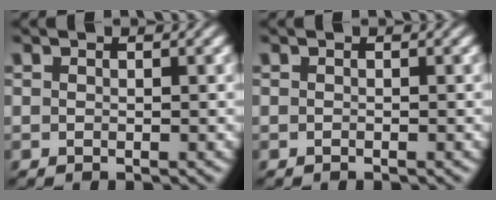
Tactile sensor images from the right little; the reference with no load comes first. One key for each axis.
{"total": 0.0}